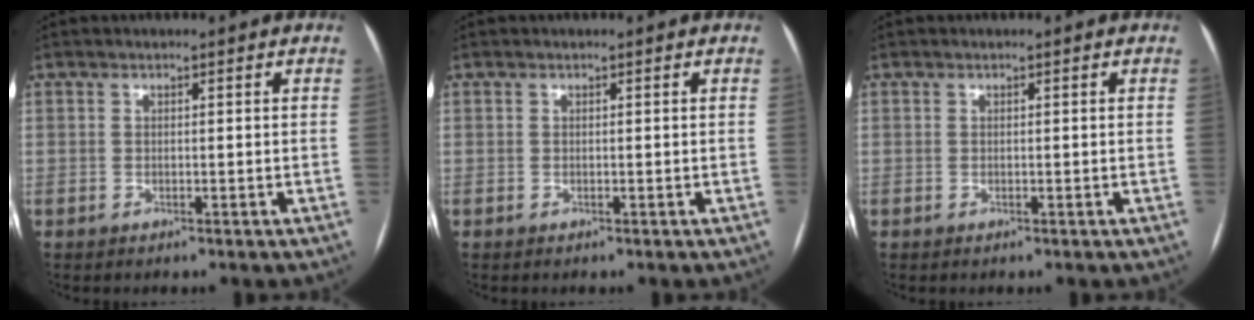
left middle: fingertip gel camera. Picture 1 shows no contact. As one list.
[{"total": 0.0}, {"total": 0.0}]